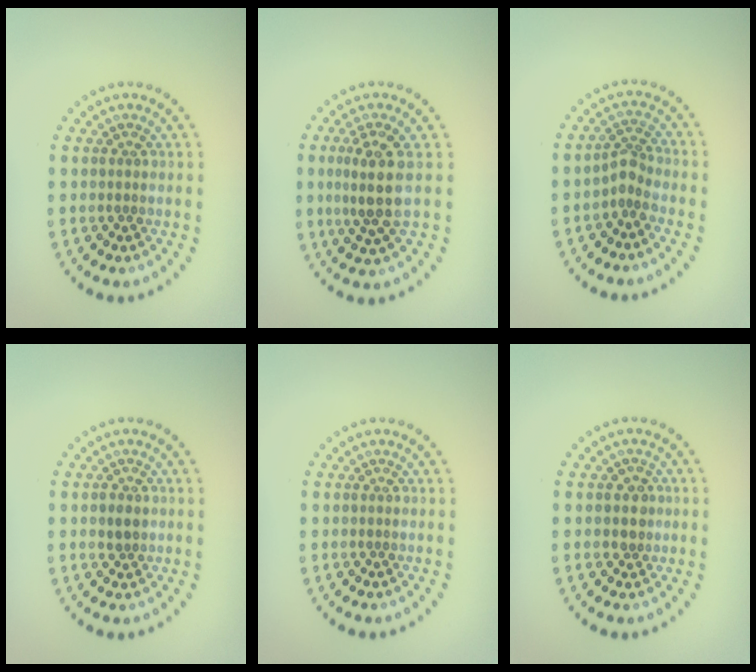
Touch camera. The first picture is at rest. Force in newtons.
{"total": 3.5, "press": 3.1, "slide": 1.6}
{"total": 2.0, "press": 1.4, "slide": 1.4}
{"total": 1.4, "press": 1.4, "slide": 0.3}
{"total": 0.0}
{"total": 1.7, "press": 1.5, "slide": 0.7}